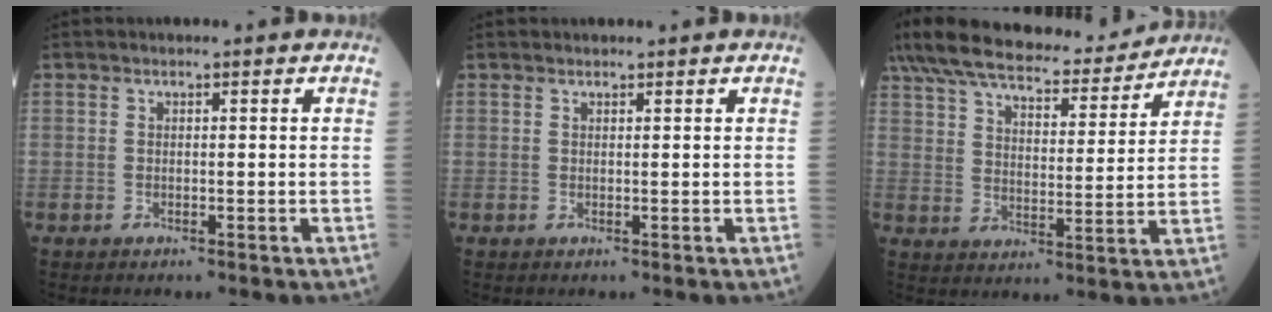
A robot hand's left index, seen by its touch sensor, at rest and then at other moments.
{"total": 0.6, "force": [0.6, 0.1, 0.1], "torque": [-0.007, 0.008, 0.012]}
{"total": 23.8, "force": [20.8, 5.7, 10.1], "torque": [-0.193, 0.029, 0.304]}